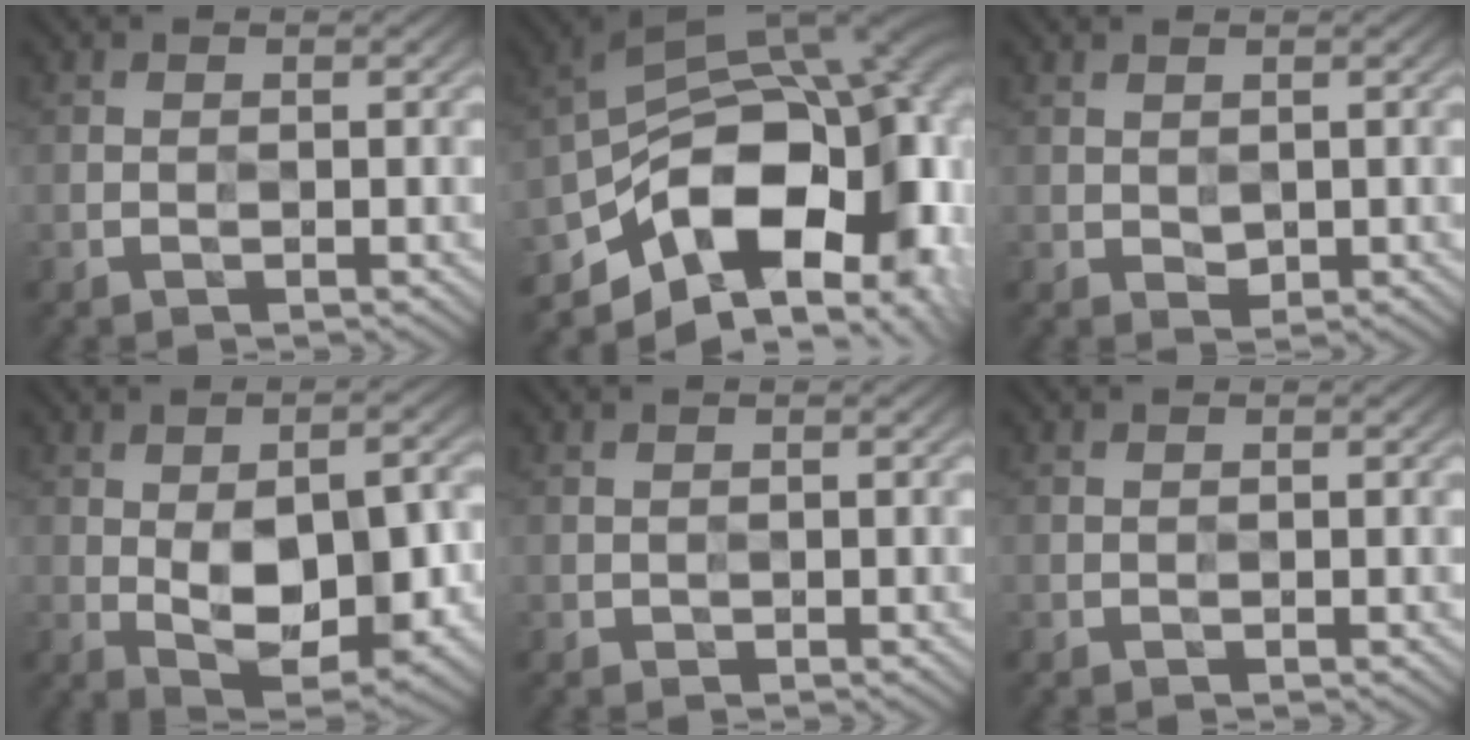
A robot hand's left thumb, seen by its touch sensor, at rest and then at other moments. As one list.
[{"total": 15.4, "force": [-5.3, 9.5, 10.9], "torque": [-0.168, -0.017, -0.087]}, {"total": 0.7, "force": [0.5, 0.4, 0.0], "torque": [-0.009, -0.003, 0.011]}, {"total": 9.7, "force": [-0.9, 5.2, 8.1], "torque": [-0.131, -0.005, -0.010]}, {"total": 0.6, "force": [-0.1, 0.4, 0.4], "torque": [-0.005, -0.002, -0.001]}, {"total": 0.0}]